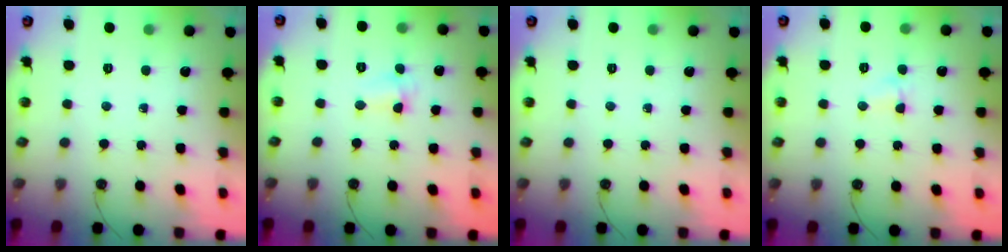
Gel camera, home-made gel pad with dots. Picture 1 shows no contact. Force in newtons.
{"total": 2.5, "press": 2.4, "slide": 0.5}
{"total": 0.0}
{"total": 3.8, "press": 3.8, "slide": 0.5}